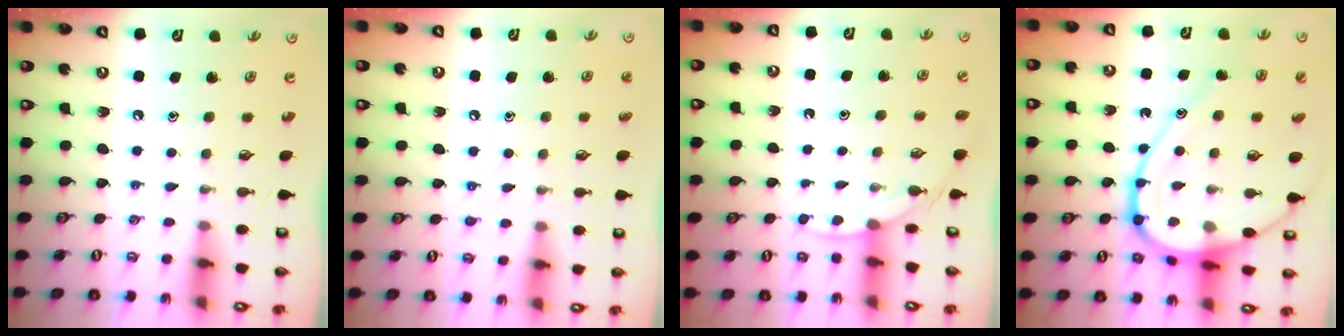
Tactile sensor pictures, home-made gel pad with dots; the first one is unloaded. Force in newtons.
{"total": 5.2, "press": 5.2, "slide": 0.6}
{"total": 2.9, "press": 2.9, "slide": 0.4}
{"total": 18.0, "press": 18.0, "slide": 1.6}